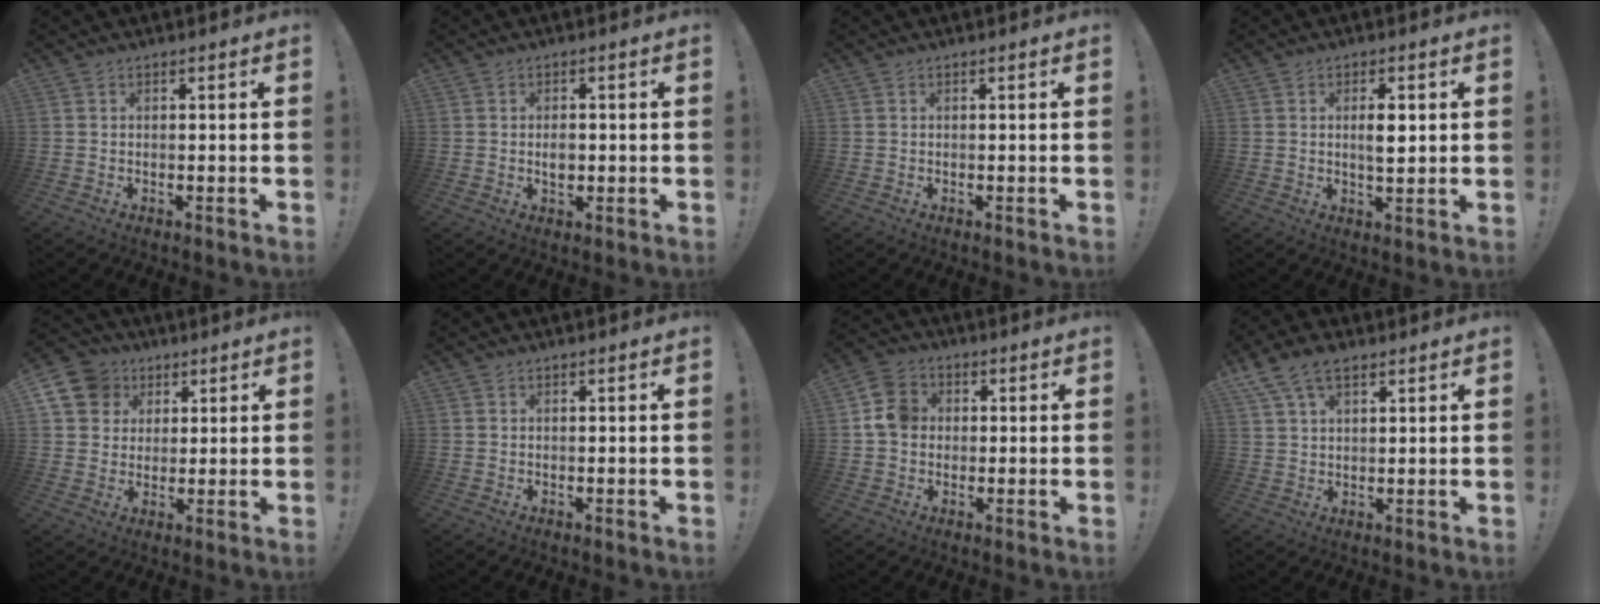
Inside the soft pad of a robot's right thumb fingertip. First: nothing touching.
{"total": 3.3, "force": [-0.5, 2.4, 2.2], "torque": [-0.018, -0.003, -0.014]}
{"total": 0.0}
{"total": 4.8, "force": [0.7, 1.8, 4.4], "torque": [-0.068, -0.004, 0.006]}
{"total": 11.1, "force": [4.5, 9.5, 3.8], "torque": [-0.057, -0.017, 0.093]}
{"total": 0.0}
{"total": 8.4, "force": [0.4, 7.1, 4.4], "torque": [-0.077, 0.016, 0.010]}
{"total": 8.5, "force": [4.9, 4.6, 5.2], "torque": [-0.097, -0.005, 0.096]}